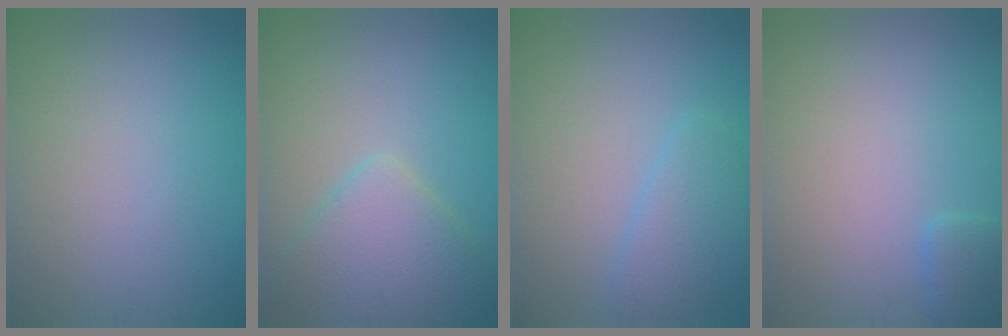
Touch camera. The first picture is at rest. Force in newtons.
{"total": 5.0, "press": 5.0, "slide": 0.2}
{"total": 2.7, "press": 2.7, "slide": 0.1}
{"total": 1.5, "press": 1.5, "slide": 0.1}